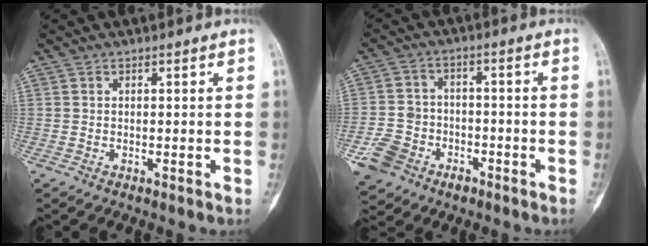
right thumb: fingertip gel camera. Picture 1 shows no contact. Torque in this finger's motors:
{"motor_torque": [2.64, 0.57, 1.44, -1.34, 0.21]}